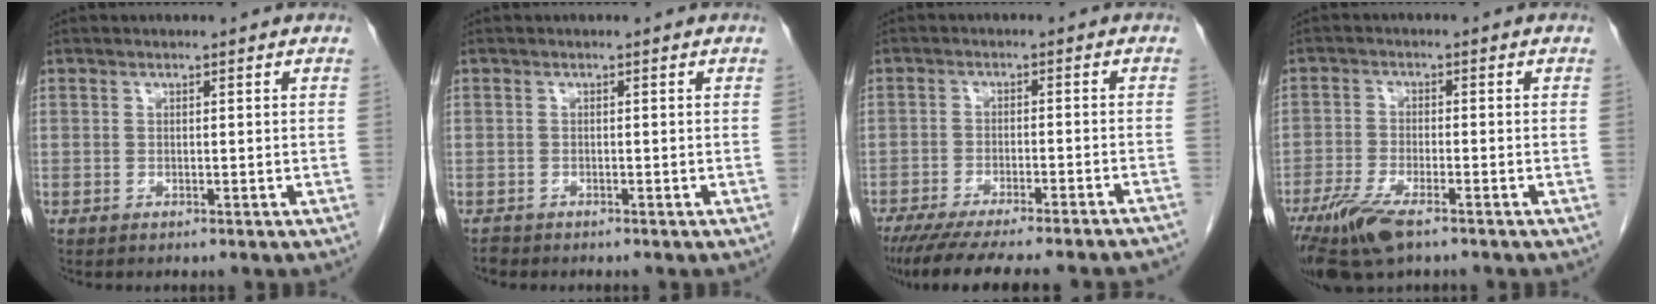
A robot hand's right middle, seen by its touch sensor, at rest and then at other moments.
{"total": 0.8, "force": [-0.7, 0.2, 0.0], "torque": [-0.002, -0.002, -0.014]}
{"total": 21.0, "force": [-18.7, 1.3, 9.3], "torque": [-0.112, -0.039, -0.249]}
{"total": 8.9, "force": [-5.9, 2.2, 6.2], "torque": [-0.120, -0.020, -0.105]}